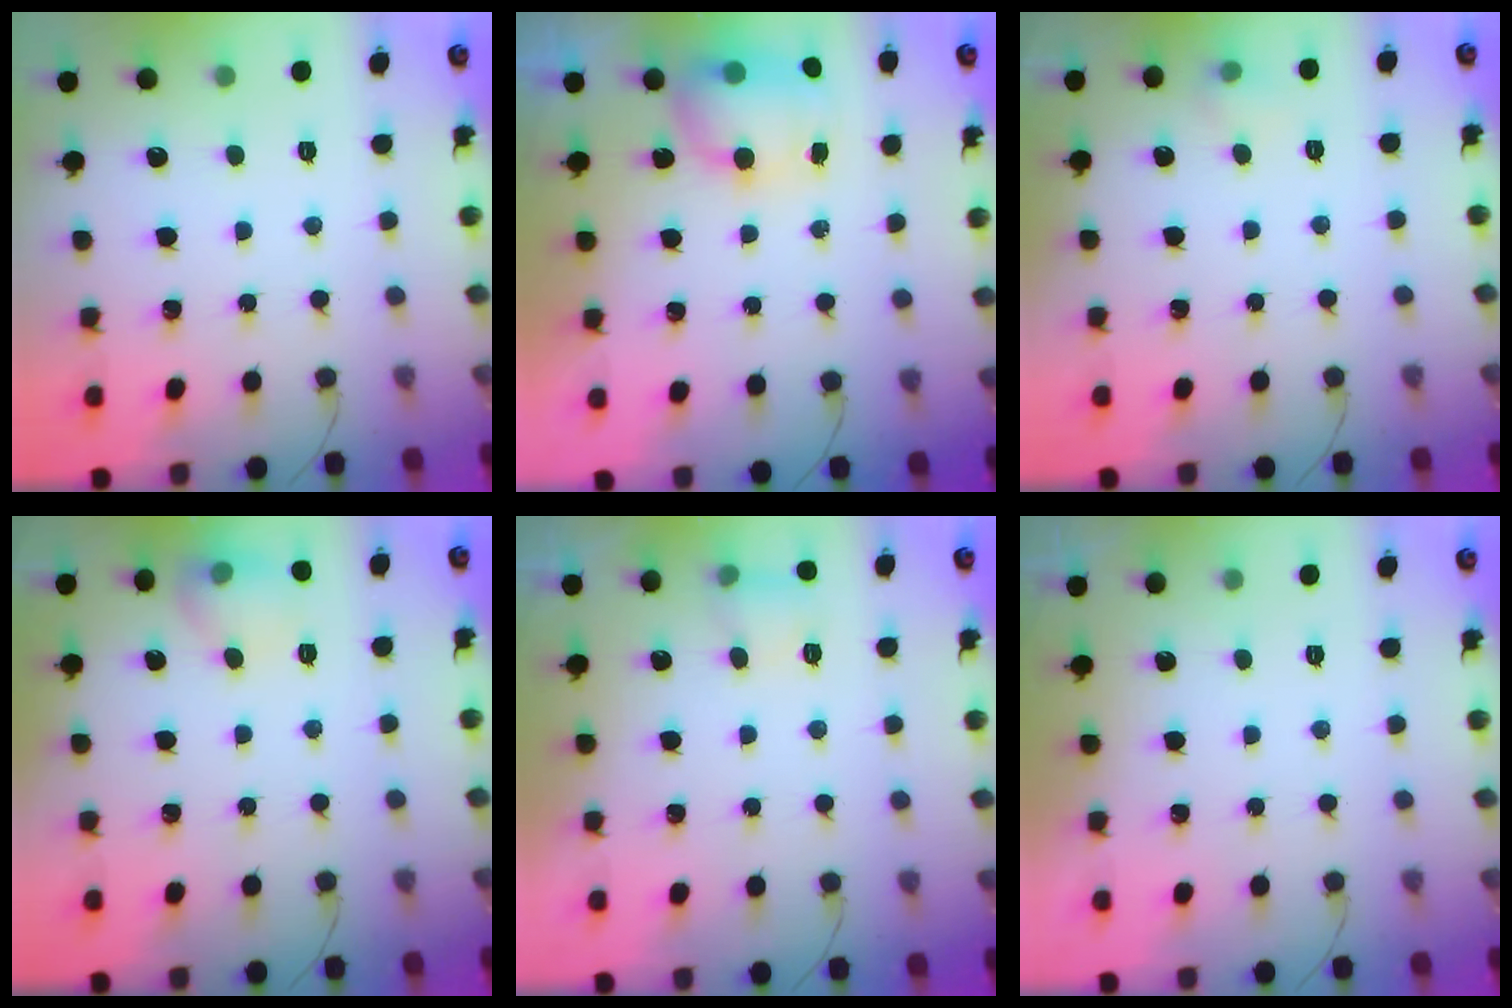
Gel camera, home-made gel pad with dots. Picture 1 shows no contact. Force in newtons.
{"total": 8.3, "press": 8.3, "slide": 0.9}
{"total": 4.3, "press": 4.2, "slide": 1.1}
{"total": 8.4, "press": 8.4, "slide": 0.8}
{"total": 4.1, "press": 4.0, "slide": 1.2}
{"total": 0.0}